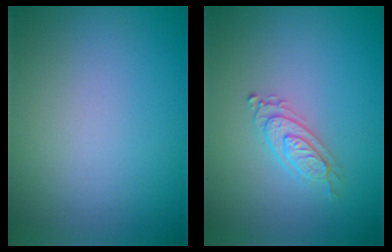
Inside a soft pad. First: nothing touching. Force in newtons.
{"total": 2.2, "press": 2.1, "slide": 0.6}